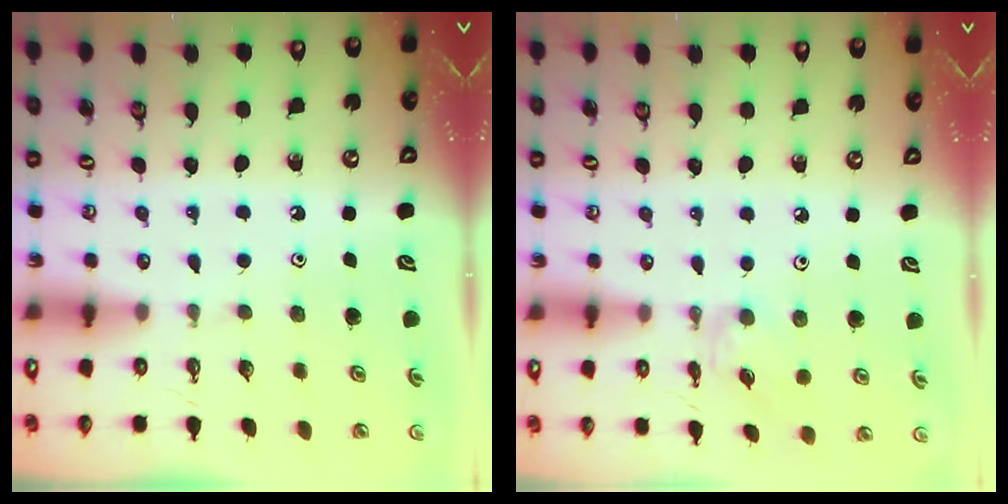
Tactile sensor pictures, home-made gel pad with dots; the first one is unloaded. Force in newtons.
{"total": 1.6, "press": 1.5, "slide": 0.3}